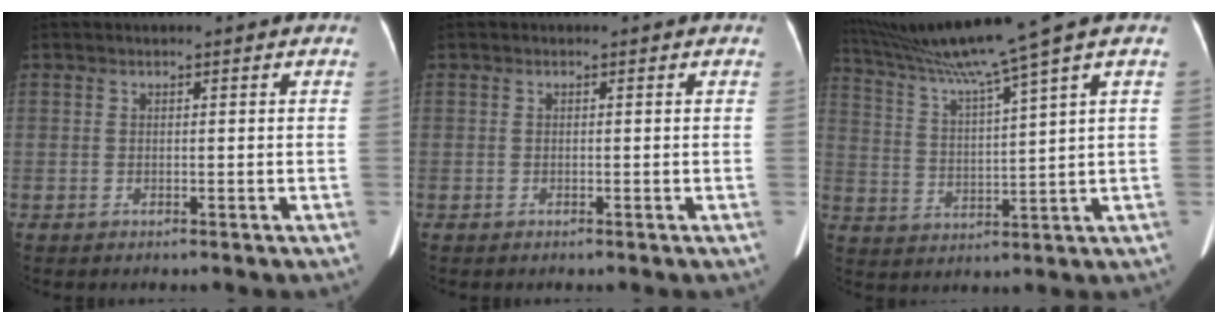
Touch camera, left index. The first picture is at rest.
{"total": 0.0}
{"total": 12.2, "force": [9.5, -3.3, 6.9], "torque": [-0.124, -0.005, 0.170]}